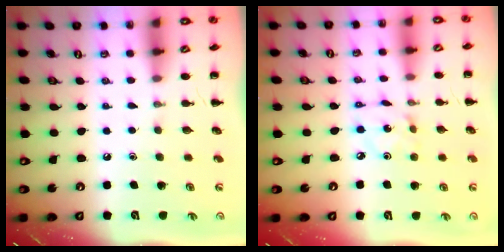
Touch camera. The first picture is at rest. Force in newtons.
{"total": 2.1, "press": 2.0, "slide": 0.6}